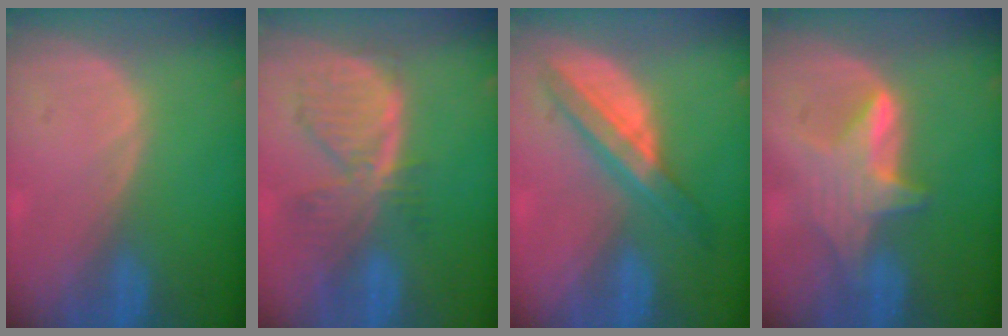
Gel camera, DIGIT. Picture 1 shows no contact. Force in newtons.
{"total": 7.9, "press": 6.9, "slide": 4.0}
{"total": 6.2, "press": 6.2, "slide": 0.1}
{"total": 5.9, "press": 5.9, "slide": 0.4}